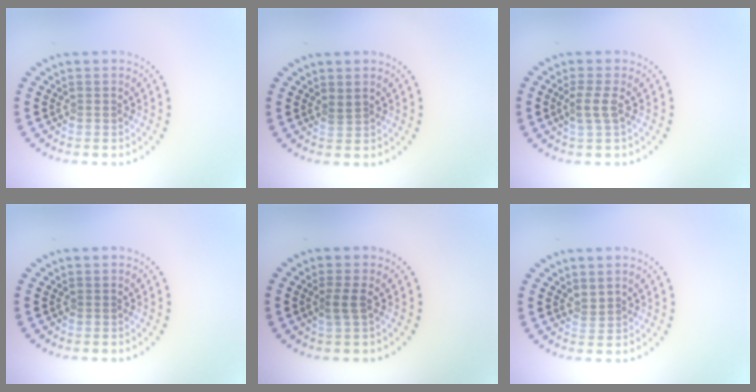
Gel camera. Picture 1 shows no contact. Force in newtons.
{"total": 0.6, "press": 0.3, "slide": 0.5}
{"total": 1.8, "press": 1.5, "slide": 0.9}
{"total": 0.0}
{"total": 1.5, "press": 1.2, "slide": 0.9}
{"total": 0.7, "press": 0.4, "slide": 0.6}